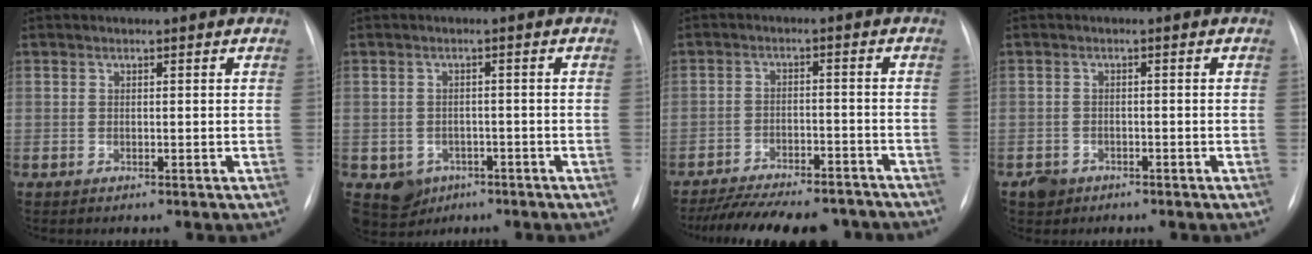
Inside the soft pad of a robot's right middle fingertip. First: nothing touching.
{"total": 4.8, "force": [-2.3, 4.2, 1.0], "torque": [-0.016, 0.008, -0.026]}
{"total": 17.7, "force": [-15.7, 4.7, 6.7], "torque": [-0.128, -0.003, -0.217]}
{"total": 2.3, "force": [-1.5, 1.8, 0.2], "torque": [-0.009, 0.006, -0.022]}